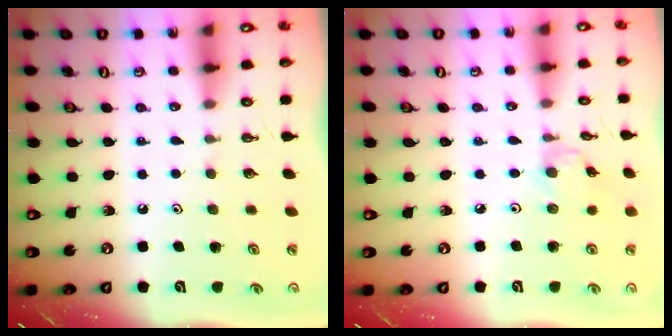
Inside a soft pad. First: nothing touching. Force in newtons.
{"total": 0.9, "press": 0.8, "slide": 0.2}